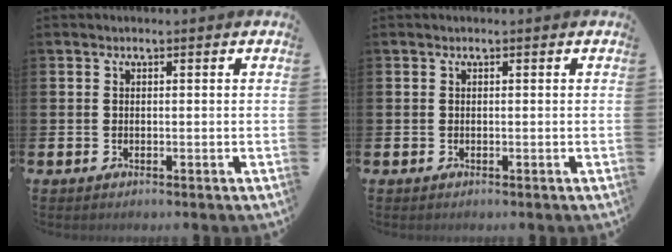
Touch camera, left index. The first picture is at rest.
{"total": 0.0}